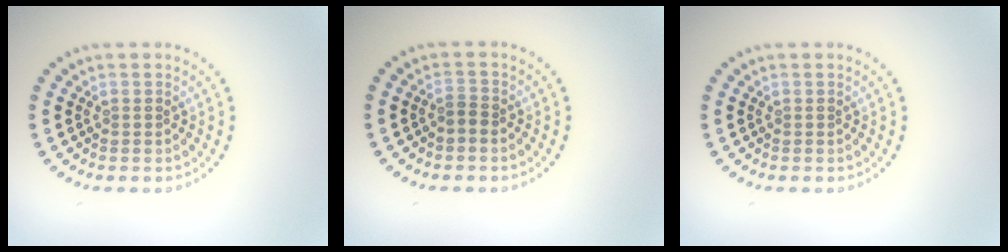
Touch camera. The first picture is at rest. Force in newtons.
{"total": 1.1, "press": 0.9, "slide": 0.7}
{"total": 0.0}